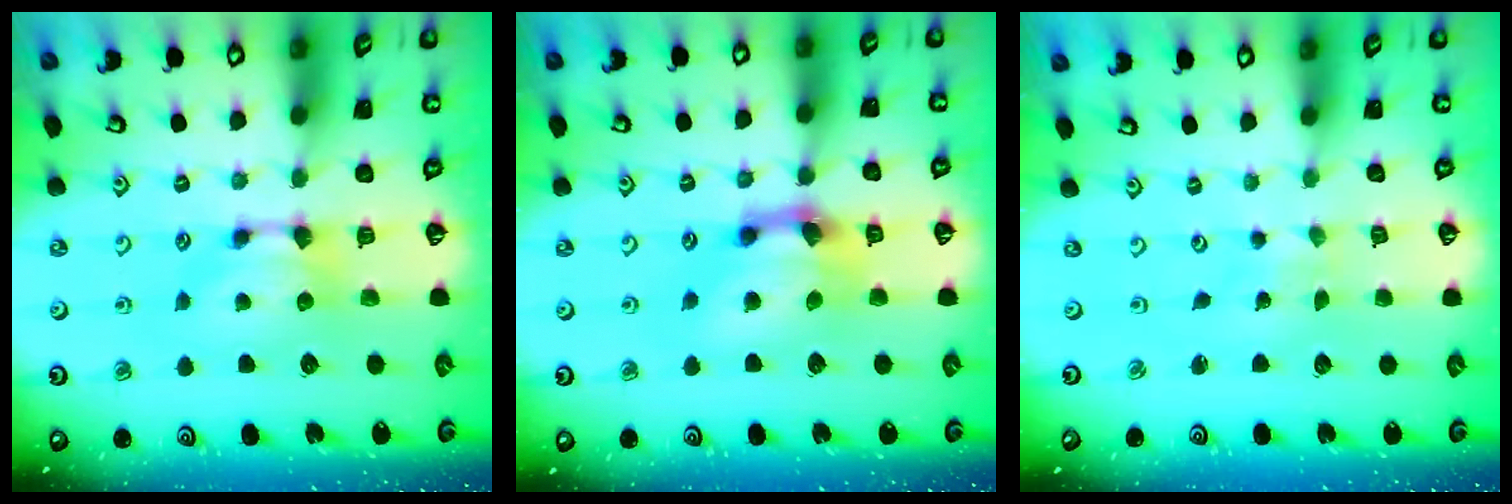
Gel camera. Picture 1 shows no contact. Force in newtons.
{"total": 4.8, "press": 4.3, "slide": 2.2}
{"total": 5.9, "press": 5.9, "slide": 0.3}